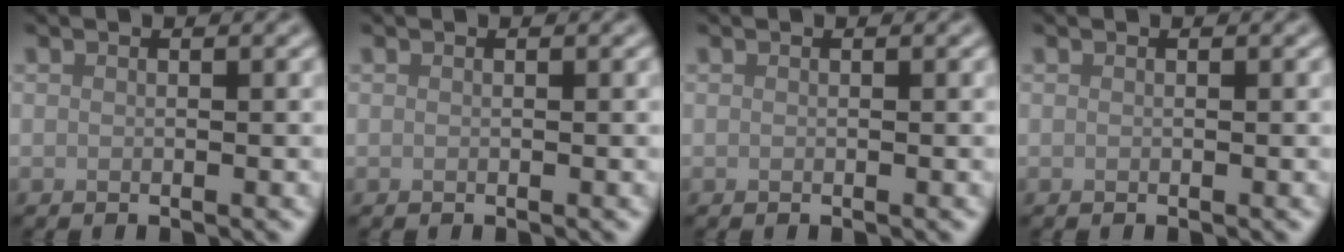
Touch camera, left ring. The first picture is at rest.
{"total": 0.0}
{"total": 0.0}
{"total": 0.0}